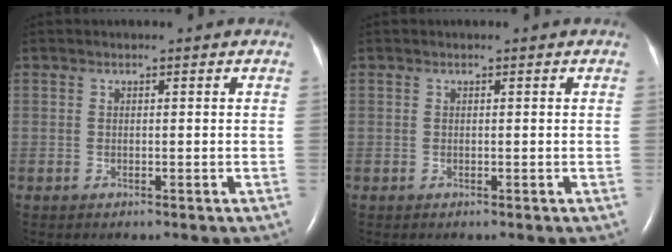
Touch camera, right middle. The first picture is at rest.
{"total": 0.0}